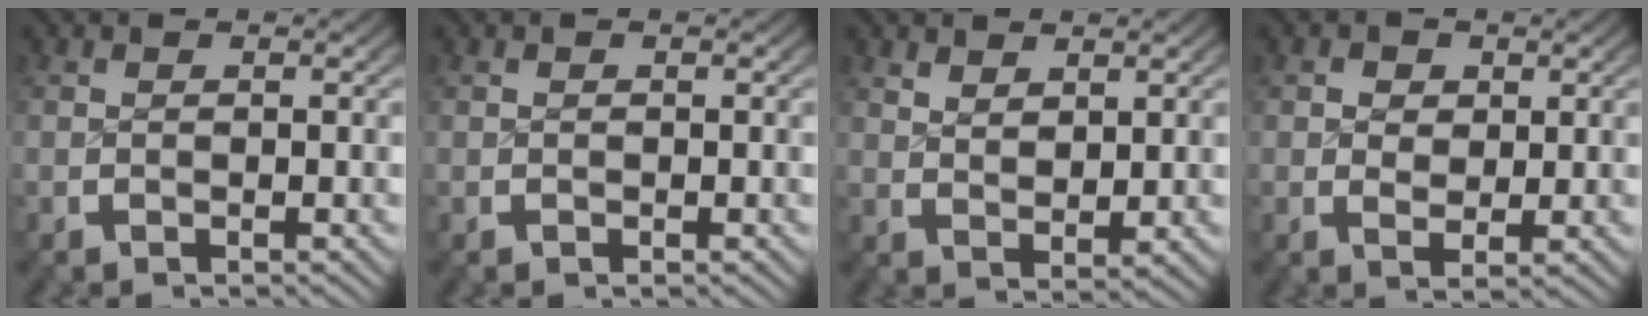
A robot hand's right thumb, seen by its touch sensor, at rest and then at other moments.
{"total": 0.0}
{"total": 2.0, "force": [1.7, 0.5, 1.0], "torque": [-0.014, -0.004, 0.041]}
{"total": 2.3, "force": [0.6, 1.7, 1.4], "torque": [-0.029, -0.016, 0.019]}